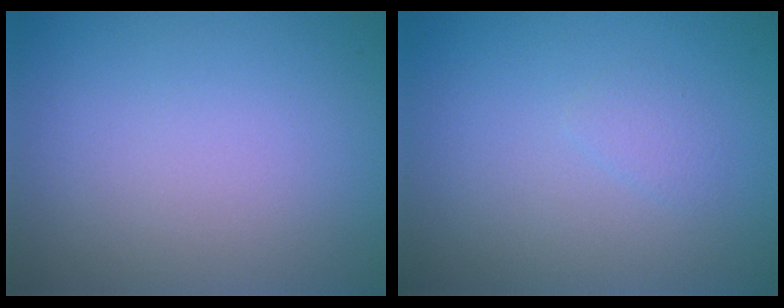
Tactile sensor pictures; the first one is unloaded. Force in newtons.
{"total": 0.8, "press": 0.8, "slide": 0.0}